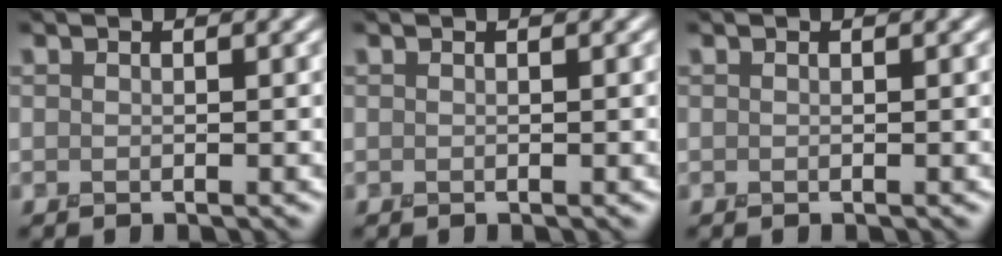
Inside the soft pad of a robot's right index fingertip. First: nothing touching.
{"total": 0.0}
{"total": 0.0}